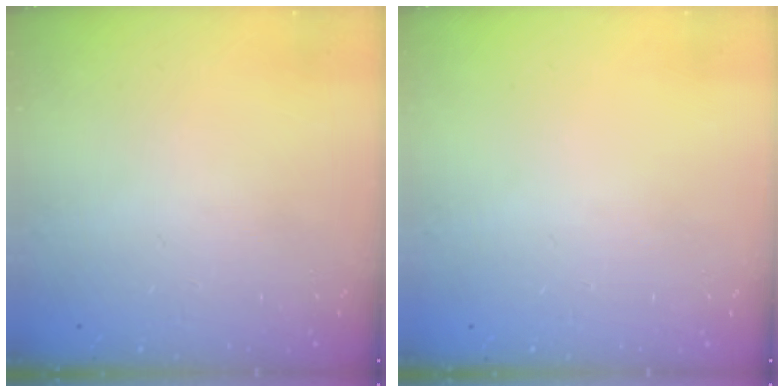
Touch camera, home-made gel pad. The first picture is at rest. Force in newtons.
{"total": 0.0}